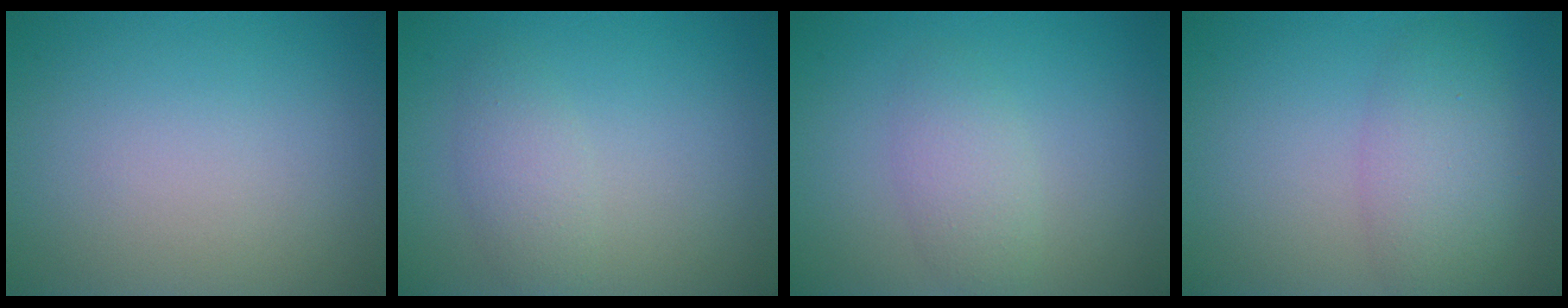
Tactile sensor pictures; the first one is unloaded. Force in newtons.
{"total": 2.1, "press": 2.1, "slide": 0.1}
{"total": 2.3, "press": 2.3, "slide": 0.1}
{"total": 4.2, "press": 4.1, "slide": 0.3}